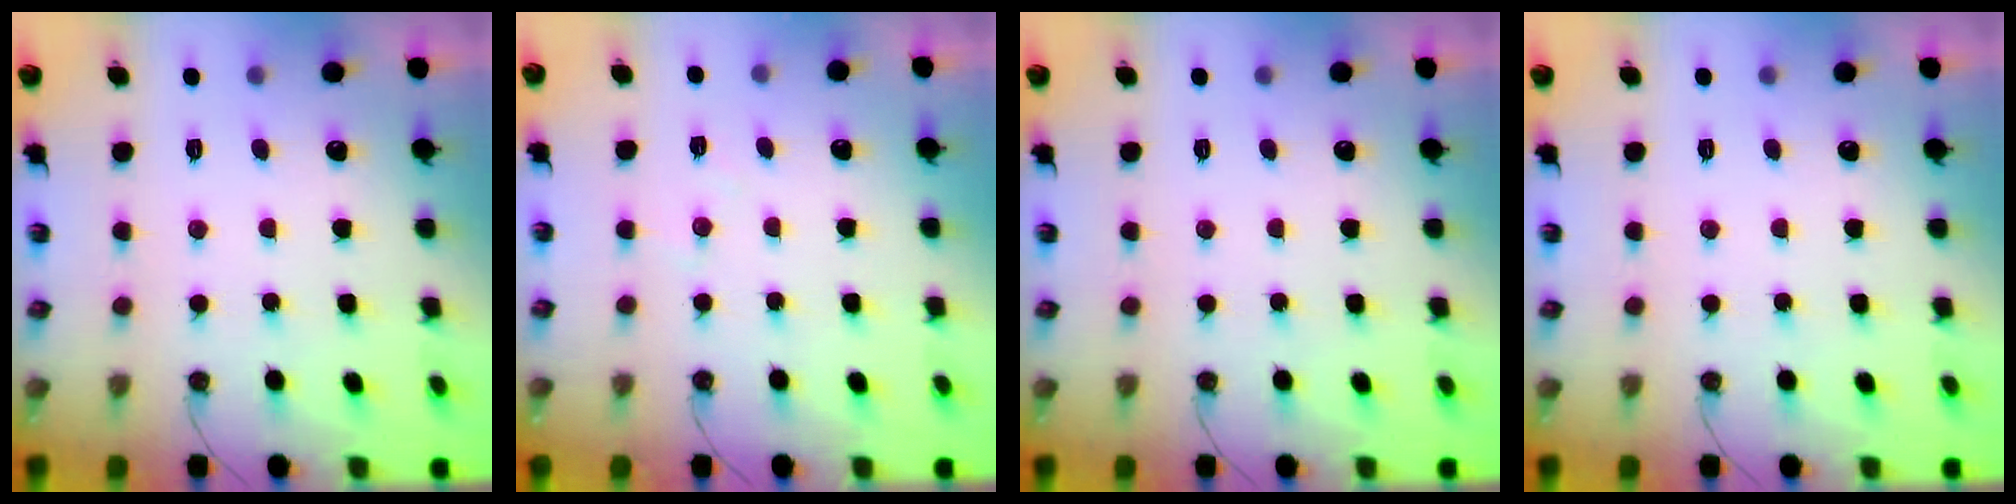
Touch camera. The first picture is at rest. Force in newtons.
{"total": 5.3, "press": 5.3, "slide": 0.8}
{"total": 0.0}
{"total": 0.0}